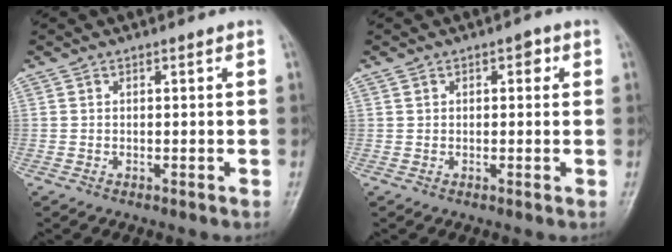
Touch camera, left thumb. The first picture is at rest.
{"total": 2.0, "force": [0.7, 1.5, 1.2], "torque": [-0.004, 0.006, 0.010]}